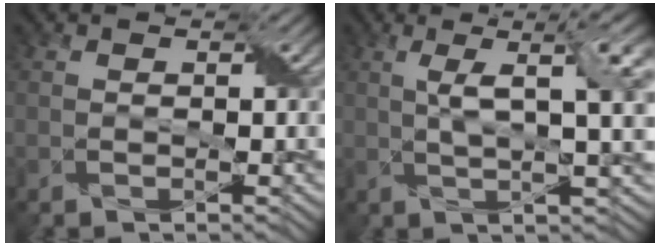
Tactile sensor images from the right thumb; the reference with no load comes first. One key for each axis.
{"total": 8.2, "fx": 1.9, "fy": 1.8, "fz": 7.7, "tx": -0.129, "ty": 0.011, "tz": 0.036}